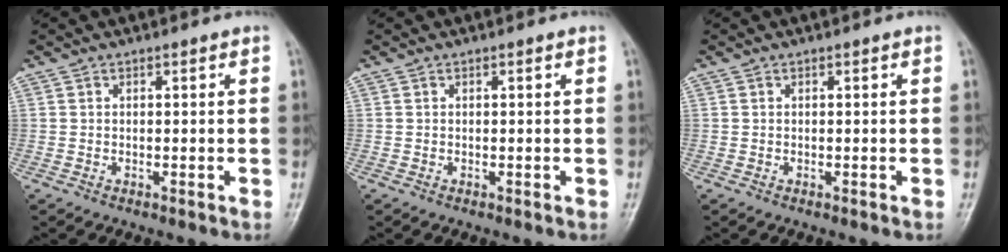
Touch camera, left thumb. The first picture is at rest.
{"total": 0.0}
{"total": 0.0}